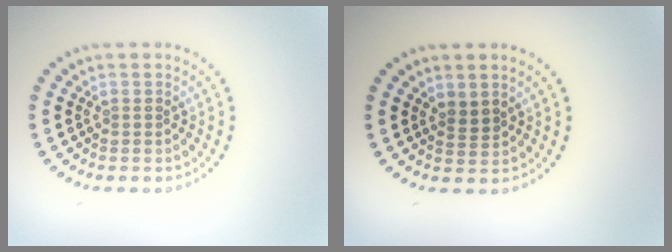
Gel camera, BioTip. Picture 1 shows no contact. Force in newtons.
{"total": 1.3, "press": 1.0, "slide": 0.8}